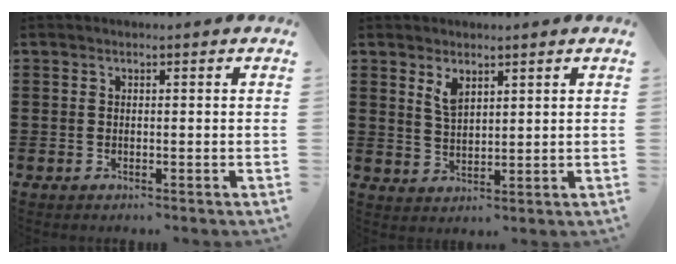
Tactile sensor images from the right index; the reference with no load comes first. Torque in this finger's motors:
{"motor_torque": [0.02, 0.01, 0.32, 0.06]}